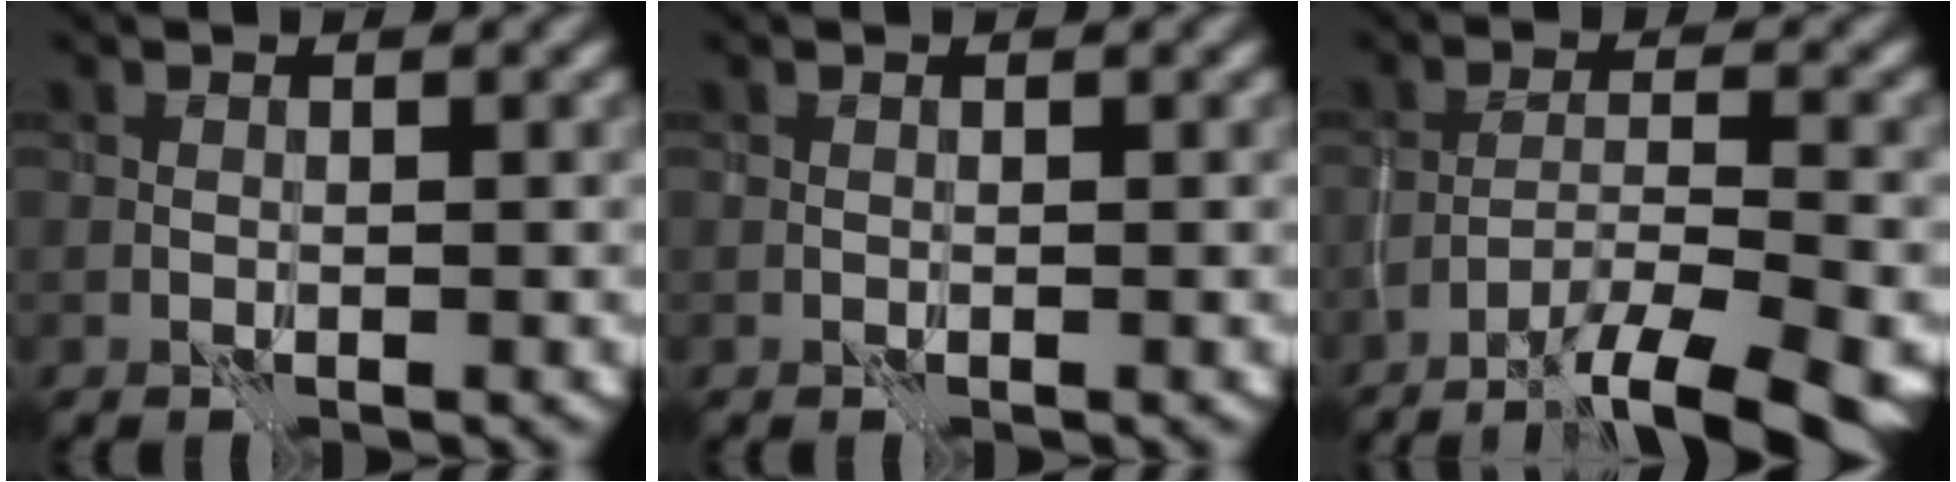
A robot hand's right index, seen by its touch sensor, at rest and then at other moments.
{"total": 0.0}
{"total": 8.1, "force": [-5.8, 1.5, 5.4], "torque": [-0.077, -0.008, -0.090]}